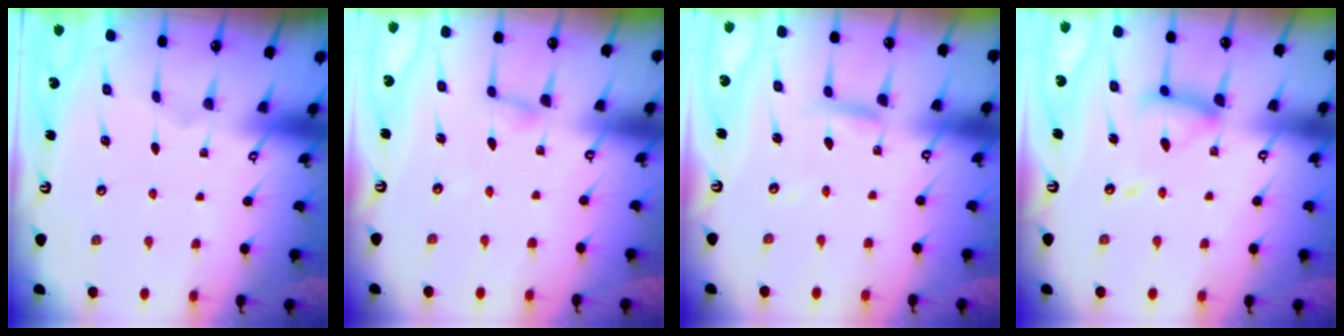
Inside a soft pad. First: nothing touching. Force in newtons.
{"total": 2.8, "press": 2.7, "slide": 0.3}
{"total": 6.9, "press": 6.9, "slide": 0.6}
{"total": 13.8, "press": 13.7, "slide": 1.4}